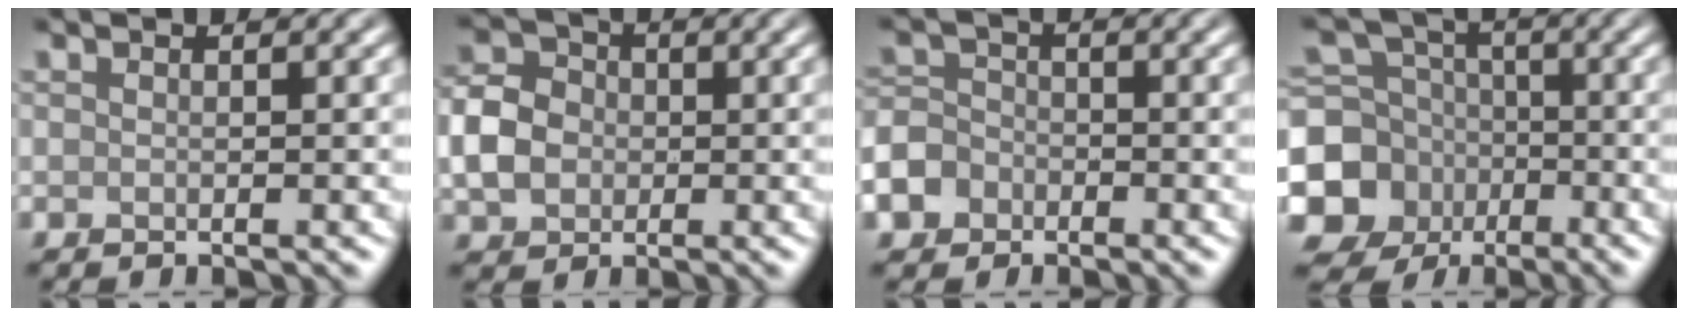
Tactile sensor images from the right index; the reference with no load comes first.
{"total": 4.5, "force": [-0.4, 3.8, 2.4], "torque": [-0.052, 0.006, -0.015]}
{"total": 5.3, "force": [-3.2, 4.0, 1.6], "torque": [-0.025, -0.012, -0.063]}
{"total": 10.9, "force": [-3.8, 9.8, 3.0], "torque": [-0.078, -0.030, -0.096]}